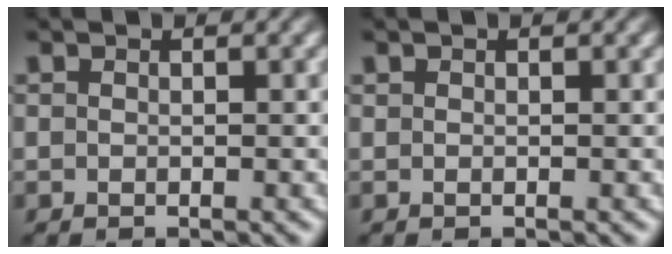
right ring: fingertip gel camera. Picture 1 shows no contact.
{"total": 0.0}